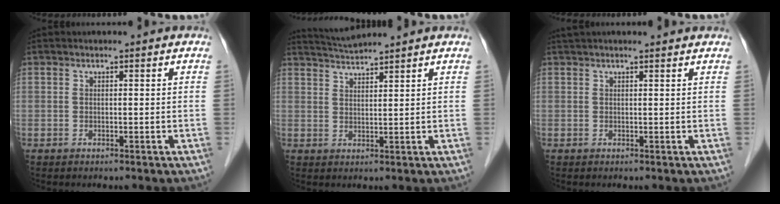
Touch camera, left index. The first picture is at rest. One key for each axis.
{"total": 4.4, "fx": 4.2, "fy": -0.9, "fz": 0.8, "tx": -0.017, "ty": 0.017, "tz": 0.081}
{"total": 6.1, "fx": 5.6, "fy": 0.8, "fz": 2.4, "tx": -0.033, "ty": 0.036, "tz": 0.071}